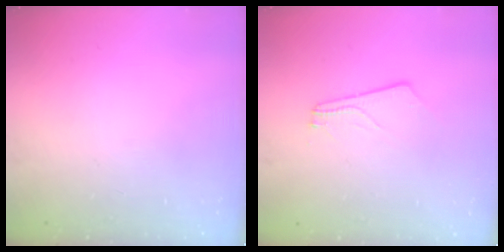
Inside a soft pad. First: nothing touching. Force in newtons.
{"total": 2.4, "press": 2.4, "slide": 0.4}